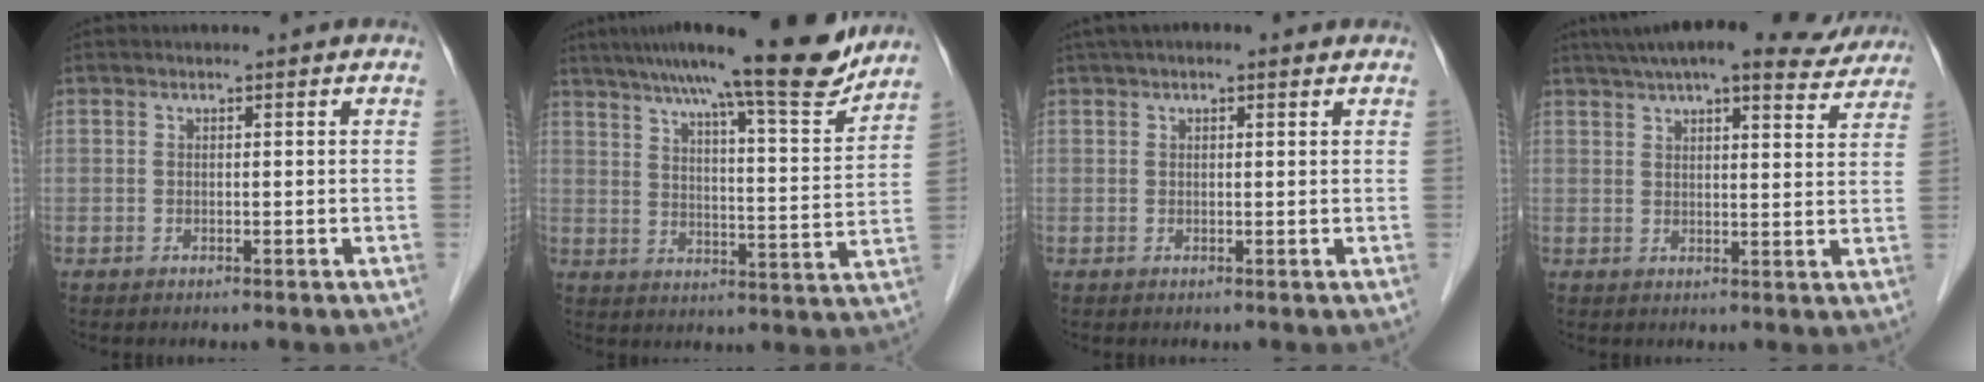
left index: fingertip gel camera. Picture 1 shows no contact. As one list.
[{"total": 18.6, "force": [15.6, 0.9, 10.1], "torque": [-0.148, -0.006, 0.216]}, {"total": 4.0, "force": [2.7, 1.2, 2.6], "torque": [-0.047, 0.031, 0.042]}, {"total": 17.9, "force": [15.8, 3.4, 7.8], "torque": [-0.119, 0.032, 0.201]}]